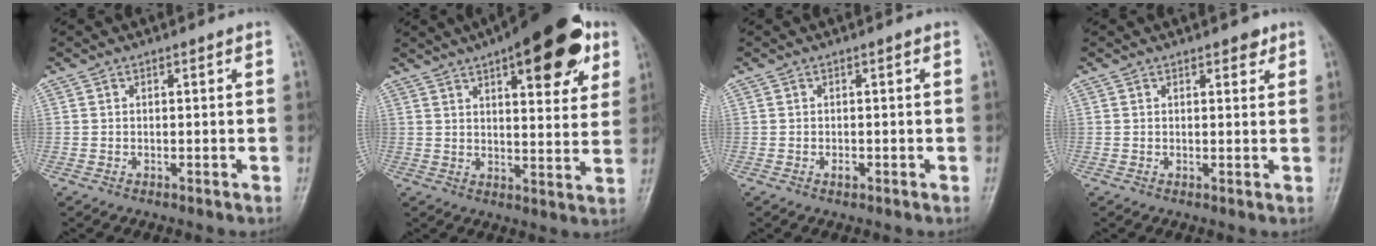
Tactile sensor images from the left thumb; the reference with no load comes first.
{"total": 19.8, "force": [10.0, 7.4, 15.4], "torque": [-0.181, -0.019, 0.136]}
{"total": 1.2, "force": [-0.3, 0.7, 1.0], "torque": [-0.012, 0.003, -0.005]}
{"total": 2.3, "force": [1.5, 1.1, 1.3], "torque": [-0.004, -0.006, 0.016]}